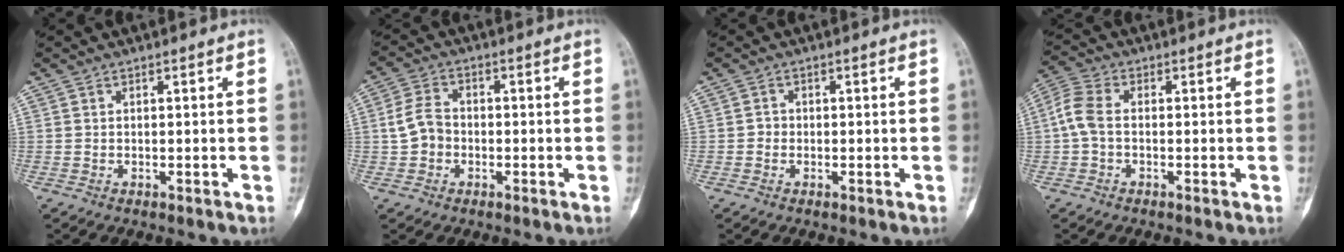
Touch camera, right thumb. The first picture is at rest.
{"total": 5.3, "force": [-0.7, 4.3, 3.0], "torque": [-0.052, 0.021, -0.020]}
{"total": 1.2, "force": [-0.2, 1.1, 0.4], "torque": [0.000, 0.005, -0.007]}
{"total": 4.9, "force": [-0.4, 3.0, 3.9], "torque": [-0.096, 0.015, -0.019]}